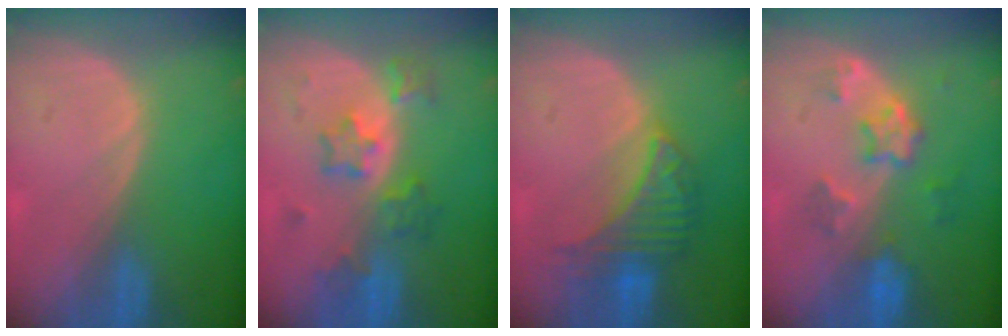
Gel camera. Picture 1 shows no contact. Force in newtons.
{"total": 6.1, "press": 5.9, "slide": 1.7}
{"total": 6.6, "press": 6.6, "slide": 0.7}
{"total": 6.1, "press": 5.5, "slide": 2.7}